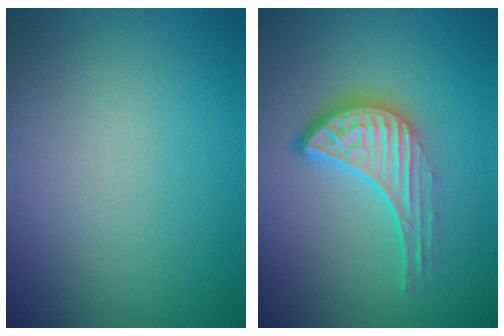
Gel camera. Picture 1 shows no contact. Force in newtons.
{"total": 4.6, "press": 3.3, "slide": 3.2}